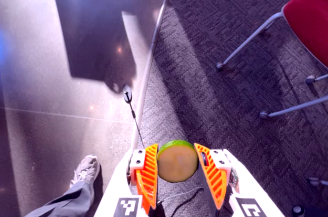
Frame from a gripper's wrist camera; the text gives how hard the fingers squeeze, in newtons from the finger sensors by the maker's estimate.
{"total": 11.5, "left": 11.9, "right": 11.1}